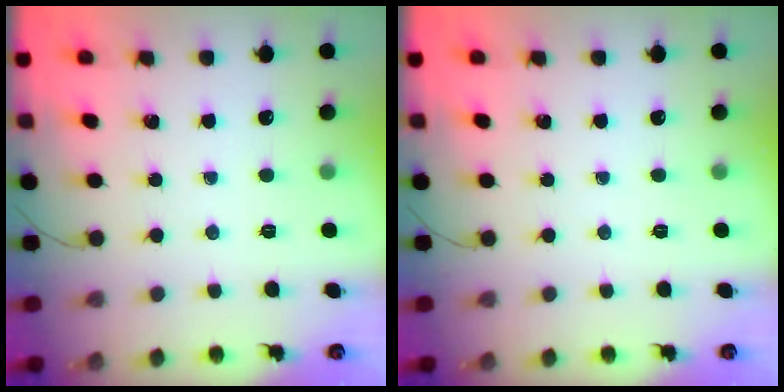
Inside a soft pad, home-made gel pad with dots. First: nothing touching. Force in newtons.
{"total": 0.0}